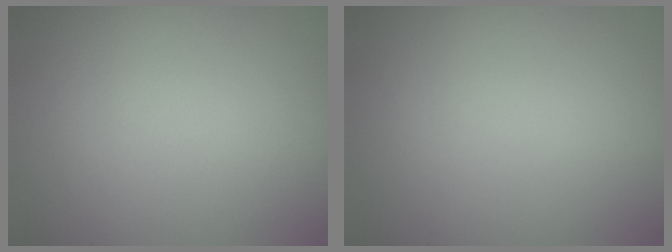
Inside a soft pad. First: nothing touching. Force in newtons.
{"total": 0.0}